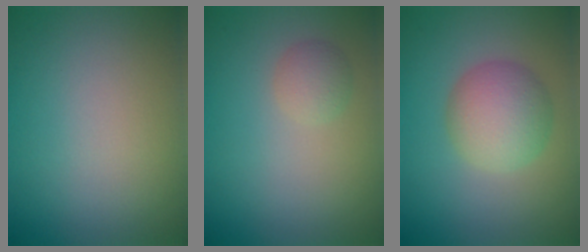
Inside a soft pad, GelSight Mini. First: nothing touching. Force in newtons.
{"total": 1.6, "press": 1.6, "slide": 0.1}
{"total": 4.7, "press": 4.7, "slide": 0.2}